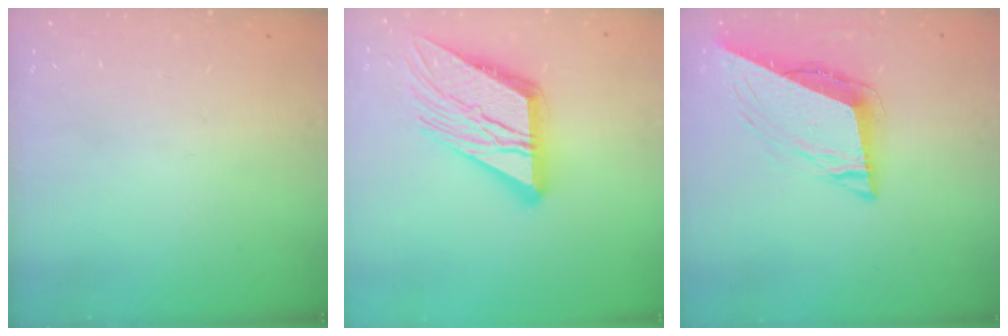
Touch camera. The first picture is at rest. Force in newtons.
{"total": 19.0, "press": 18.9, "slide": 2.0}
{"total": 10.9, "press": 10.3, "slide": 3.4}